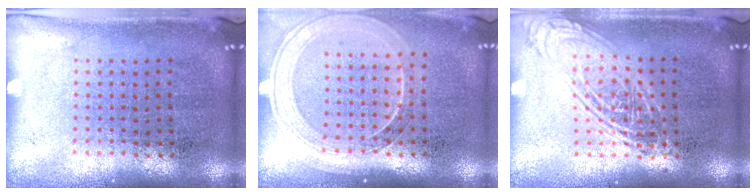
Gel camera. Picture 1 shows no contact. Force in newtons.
{"total": 1.8, "press": 1.6, "slide": 0.8}
{"total": 2.4, "press": 2.4, "slide": 0.2}